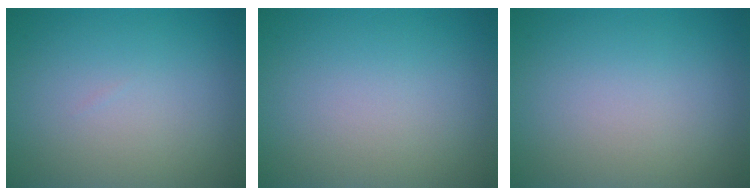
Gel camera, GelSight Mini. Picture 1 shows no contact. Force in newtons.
{"total": 0.0}
{"total": 0.0}